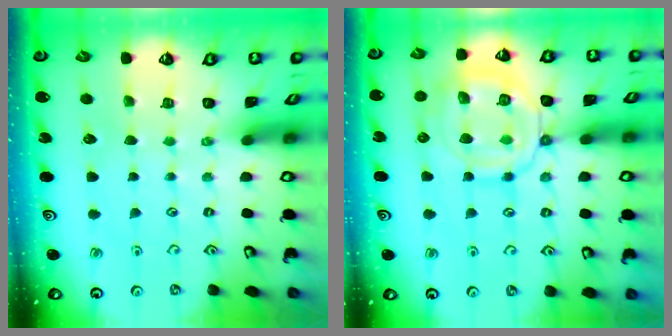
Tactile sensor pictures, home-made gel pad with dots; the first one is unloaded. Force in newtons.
{"total": 14.1, "press": 14.0, "slide": 1.5}